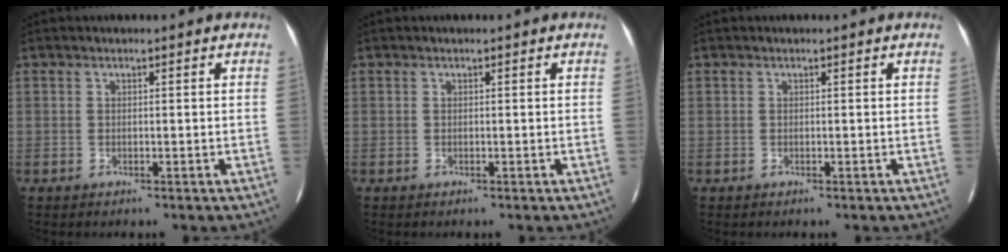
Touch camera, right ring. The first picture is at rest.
{"total": 0.0}
{"total": 0.0}